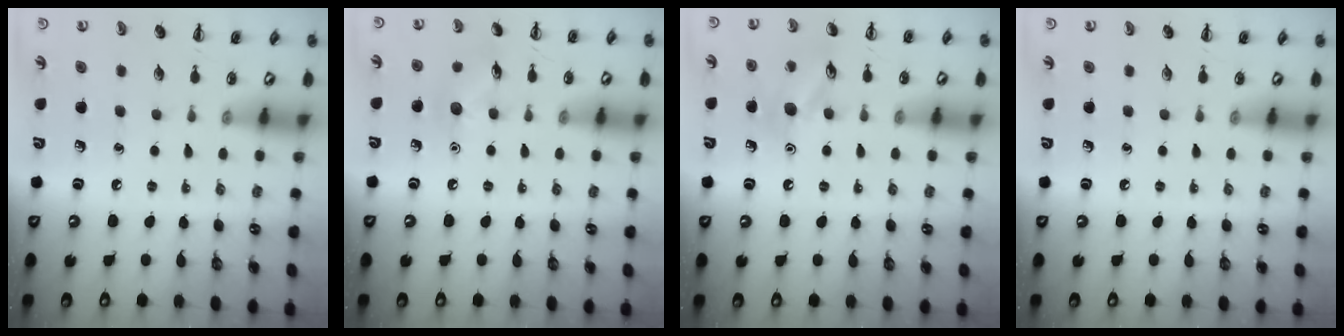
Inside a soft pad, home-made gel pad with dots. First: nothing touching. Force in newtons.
{"total": 6.5, "press": 6.3, "slide": 1.5}
{"total": 10.1, "press": 10.0, "slide": 0.9}
{"total": 0.0}